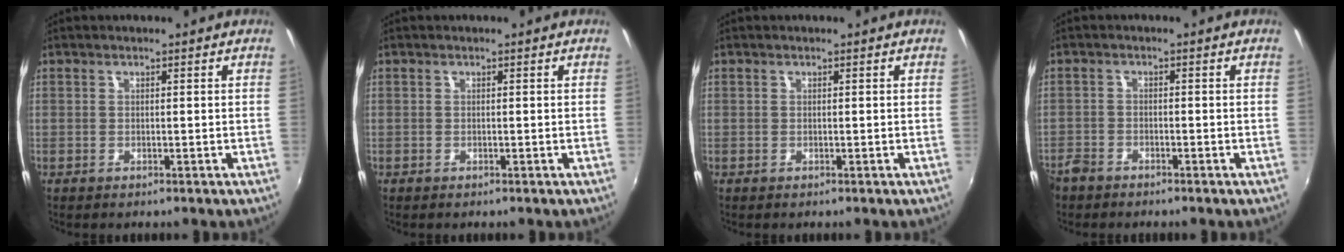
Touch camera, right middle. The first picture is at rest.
{"total": 0.0}
{"total": 0.0}
{"total": 3.4, "force": [-2.9, 1.6, 0.8], "torque": [-0.026, -0.006, -0.058]}